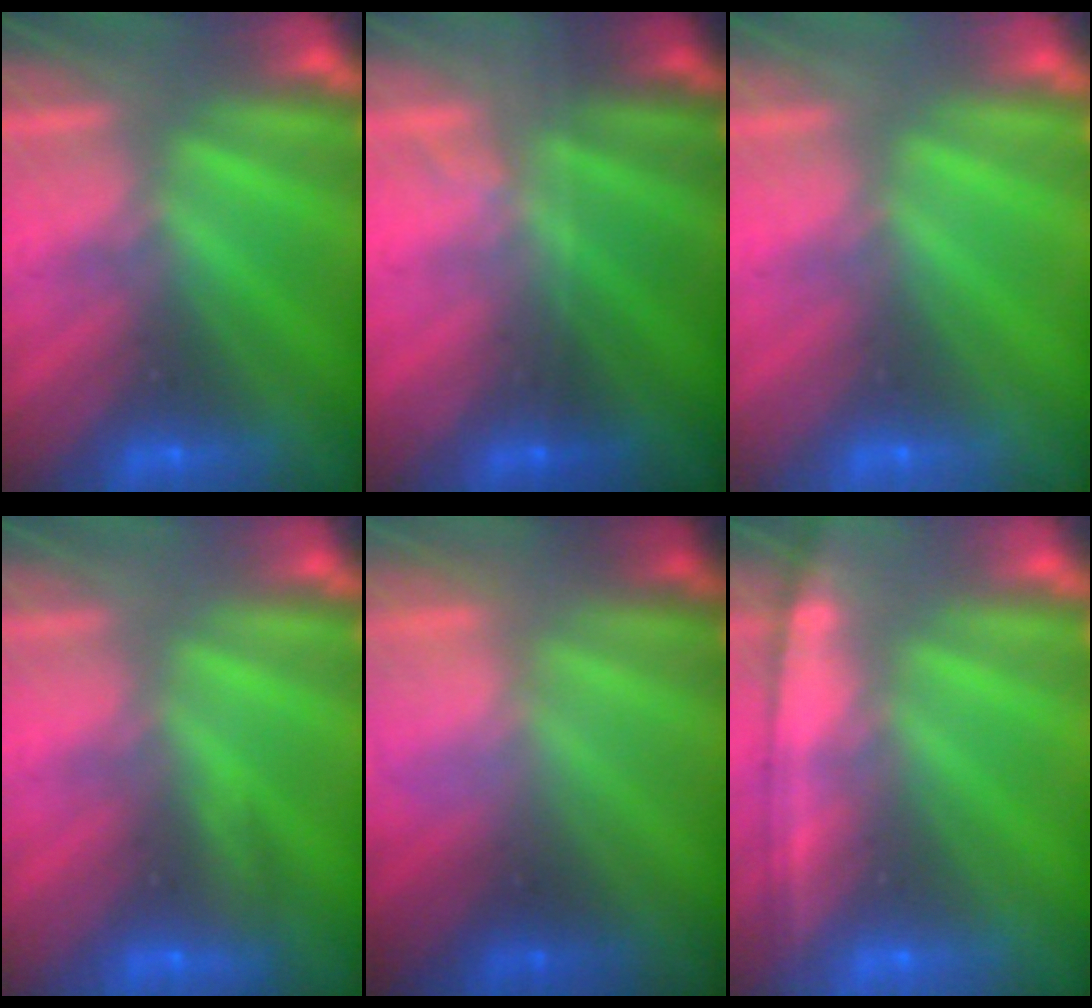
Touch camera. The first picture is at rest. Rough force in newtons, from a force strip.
{"total": 1.6}
{"total": 1.7}
{"total": 3.0}
{"total": 2.4}
{"total": 1.3}